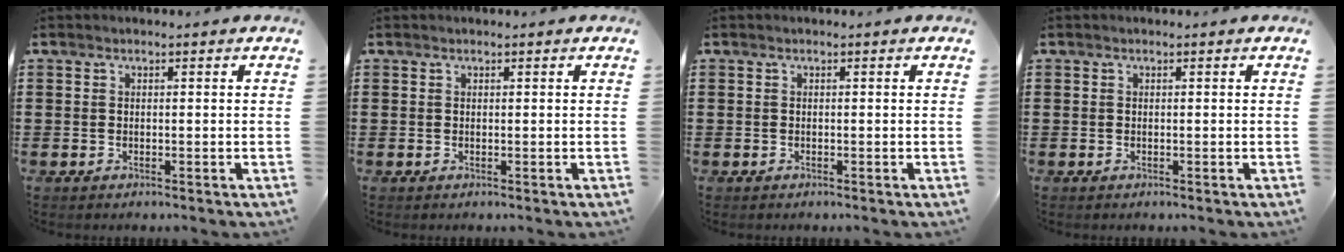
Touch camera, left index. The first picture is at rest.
{"total": 0.0}
{"total": 0.0}
{"total": 0.0}